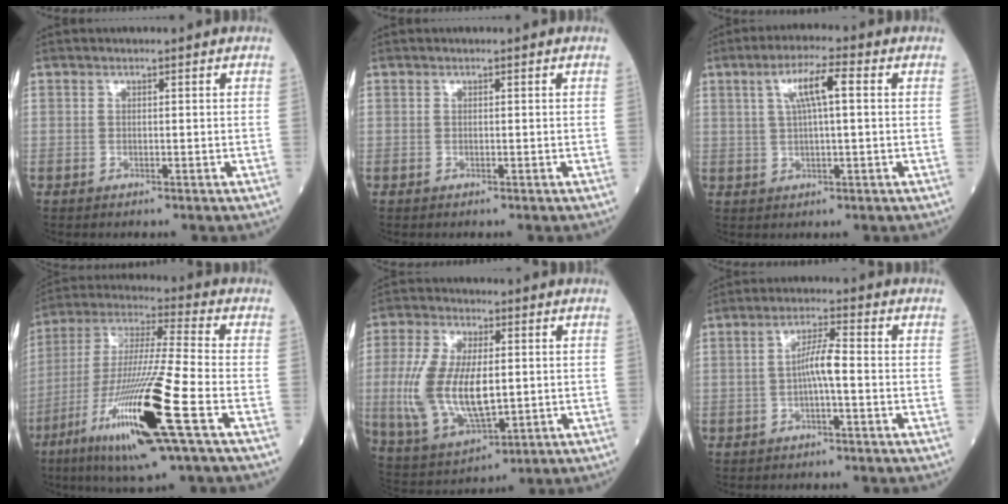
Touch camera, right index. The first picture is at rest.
{"total": 0.0}
{"total": 6.4, "force": [1.8, 0.8, 6.1], "torque": [-0.115, 0.015, 0.032]}
{"total": 20.8, "force": [-8.5, 0.5, 18.9], "torque": [-0.388, -0.037, -0.161]}
{"total": 15.0, "force": [-0.4, 6.4, 13.5], "torque": [-0.289, -0.005, 0.003]}
{"total": 4.3, "force": [-0.7, 0.3, 4.2], "torque": [-0.076, 0.010, -0.012]}